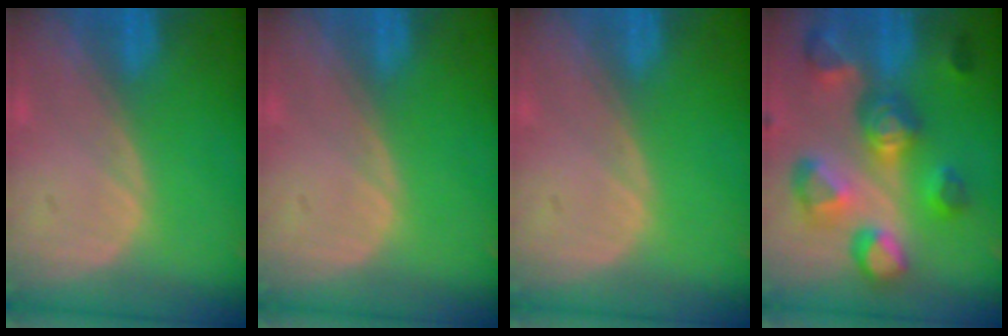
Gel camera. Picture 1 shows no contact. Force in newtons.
{"total": 0.0}
{"total": 0.0}
{"total": 11.0, "press": 9.9, "slide": 4.9}